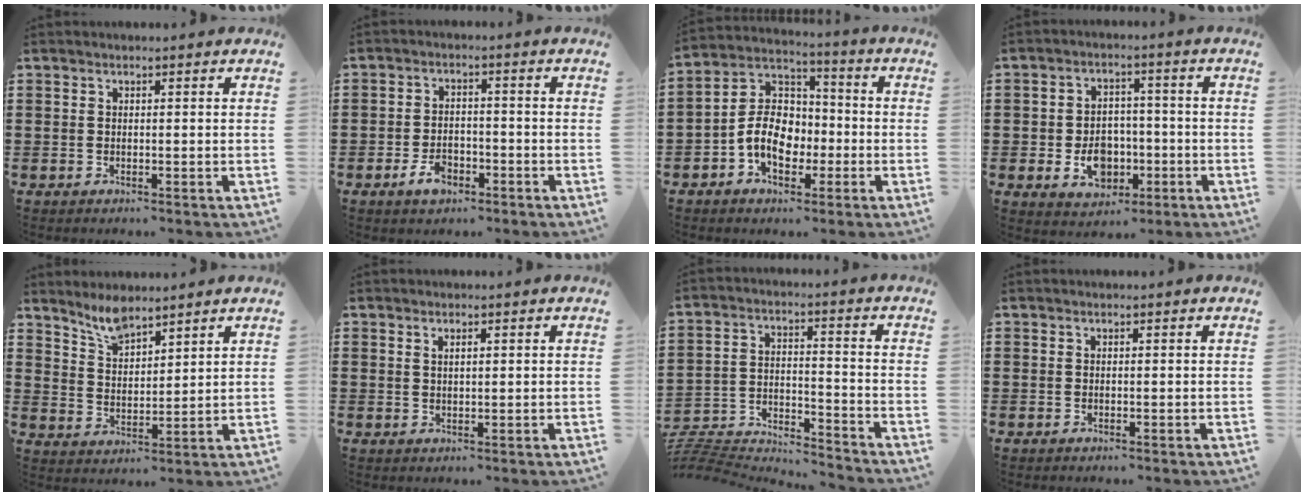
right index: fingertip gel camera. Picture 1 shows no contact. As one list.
[{"total": 4.0, "force": [-2.3, 2.2, 2.4], "torque": [-0.056, 0.000, -0.046]}, {"total": 9.3, "force": [-2.7, 6.7, 5.9], "torque": [-0.137, 0.010, -0.056]}, {"total": 6.8, "force": [-1.6, 5.3, 3.9], "torque": [-0.066, 0.007, -0.028]}, {"total": 5.4, "force": [4.7, 1.5, 2.2], "torque": [-0.057, -0.009, 0.088]}, {"total": 1.2, "force": [0.6, 0.5, 1.0], "torque": [-0.020, 0.005, 0.010]}, {"total": 5.2, "force": [-5.2, 0.5, 0.6], "torque": [-0.032, -0.009, -0.113]}, {"total": 0.0}]